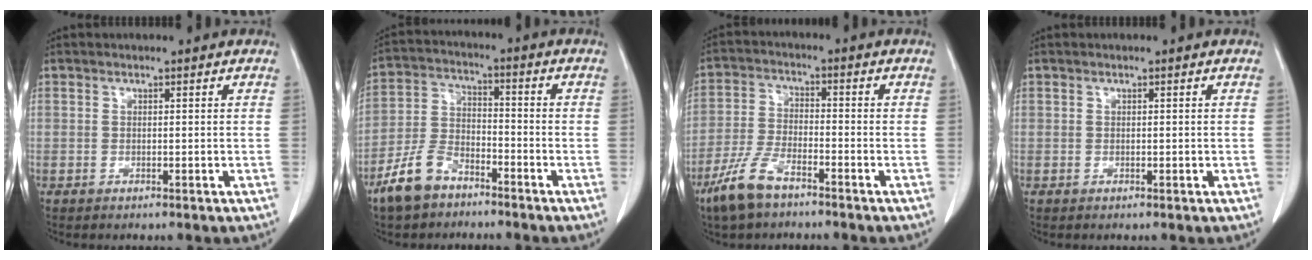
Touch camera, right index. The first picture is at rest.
{"total": 8.7, "force": [-6.3, 4.2, 4.2], "torque": [-0.106, -0.001, -0.125]}
{"total": 7.9, "force": [-5.7, 2.4, 5.0], "torque": [-0.116, -0.011, -0.113]}
{"total": 0.0}